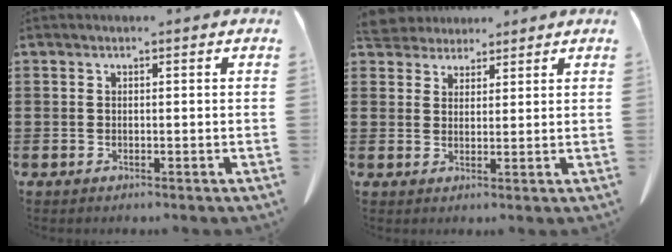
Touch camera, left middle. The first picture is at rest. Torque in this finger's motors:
{"motor_torque": [0.22, 0.14, -0.01, -0.01]}